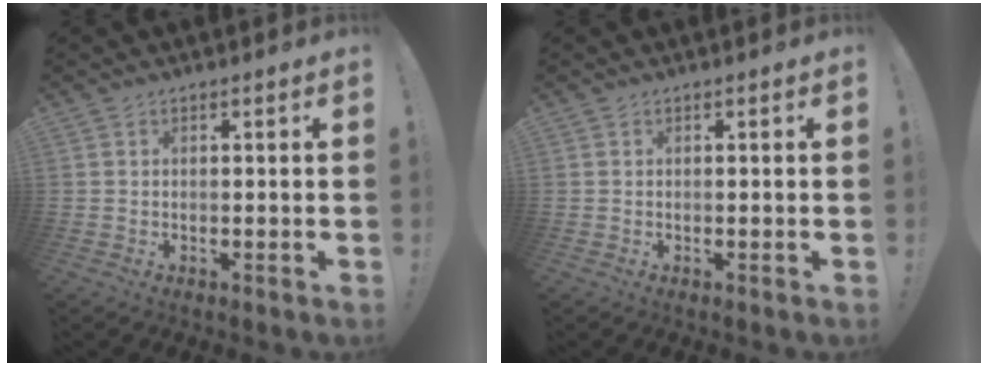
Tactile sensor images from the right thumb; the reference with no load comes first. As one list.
[{"total": 0.0}]